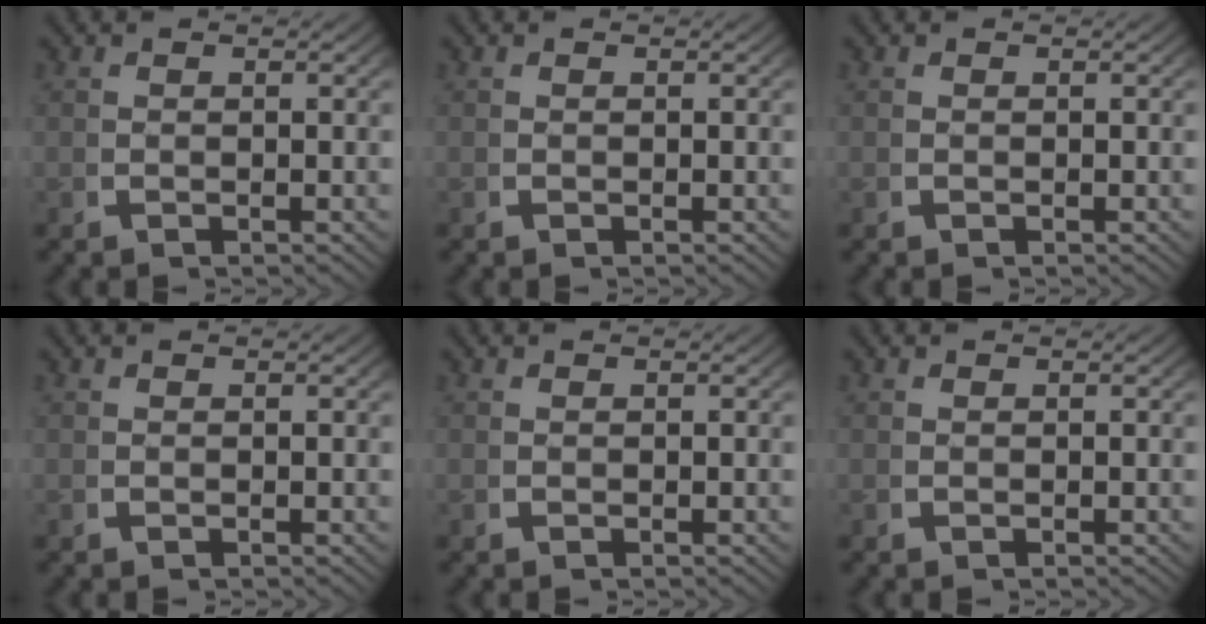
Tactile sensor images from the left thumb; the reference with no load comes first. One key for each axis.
{"total": 0.0}
{"total": 0.0}
{"total": 0.0}
{"total": 0.0}
{"total": 0.0}